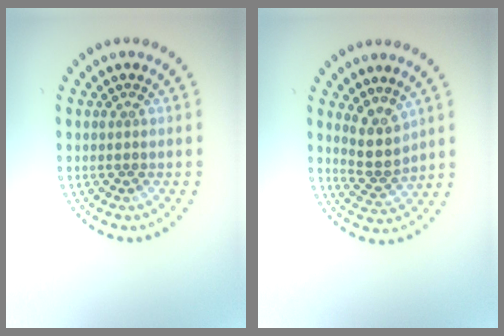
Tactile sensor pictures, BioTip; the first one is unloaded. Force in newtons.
{"total": 2.9, "press": 2.3, "slide": 1.8}